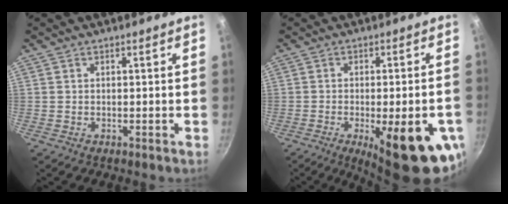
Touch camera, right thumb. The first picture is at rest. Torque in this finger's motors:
{"motor_torque": [2.61, 2.38, 2.04, -0.64, 0.39]}